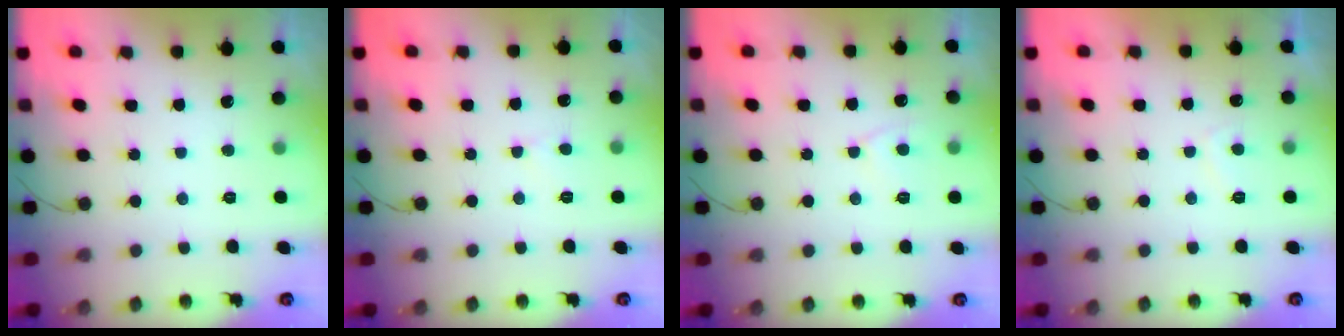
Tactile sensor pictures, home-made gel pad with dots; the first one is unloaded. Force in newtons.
{"total": 4.6, "press": 4.6, "slide": 0.5}
{"total": 5.2, "press": 5.2, "slide": 0.6}
{"total": 2.5, "press": 2.3, "slide": 0.9}